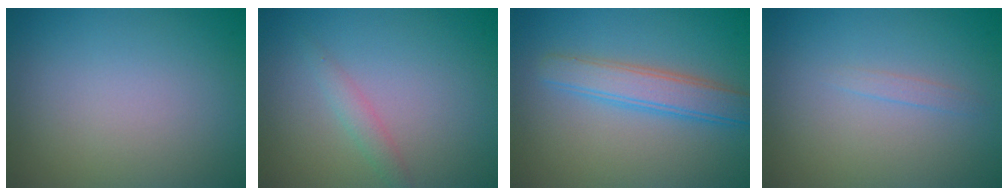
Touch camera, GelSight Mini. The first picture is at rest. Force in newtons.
{"total": 1.4, "press": 1.4, "slide": 0.1}
{"total": 3.6, "press": 3.6, "slide": 0.1}
{"total": 0.7, "press": 0.7, "slide": 0.1}